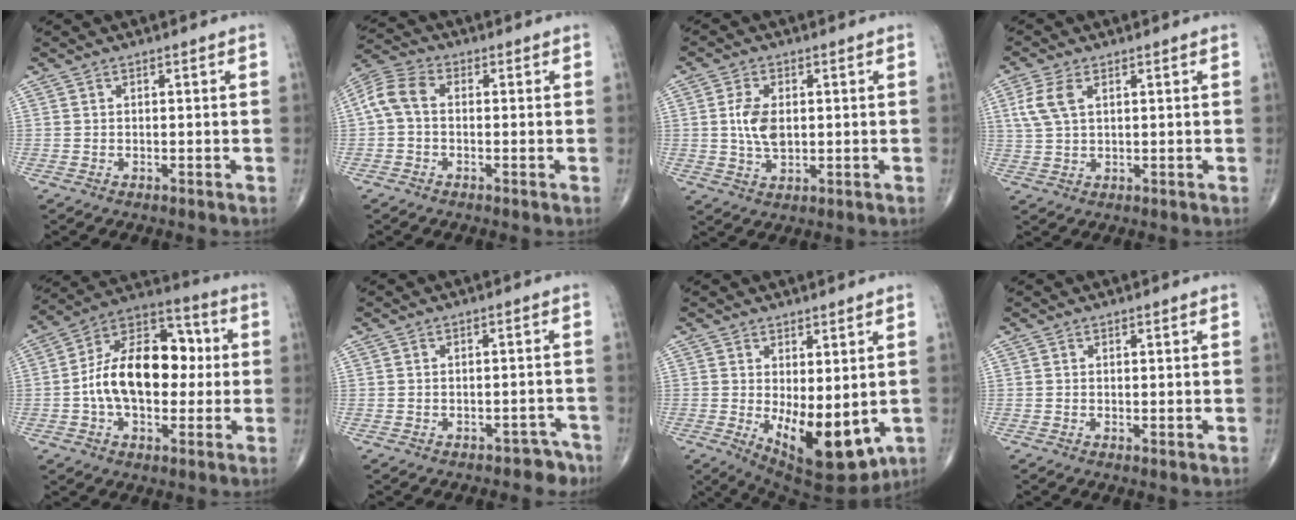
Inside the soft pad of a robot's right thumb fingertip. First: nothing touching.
{"total": 6.3, "force": [-0.2, 4.1, 4.8], "torque": [-0.098, 0.020, -0.015]}
{"total": 6.4, "force": [0.5, 3.7, 5.2], "torque": [-0.100, -0.004, 0.012]}
{"total": 5.6, "force": [1.9, 3.0, 4.3], "torque": [-0.105, 0.007, 0.042]}
{"total": 19.1, "force": [0.0, 11.8, 15.0], "torque": [-0.219, 0.036, -0.007]}
{"total": 3.6, "force": [-2.8, 2.2, 0.7], "torque": [0.005, 0.031, -0.032]}
{"total": 13.6, "force": [-2.1, 6.1, 12.0], "torque": [-0.170, -0.028, -0.008]}
{"total": 0.6, "force": [0.1, 0.2, 0.6], "torque": [-0.013, -0.005, 0.002]}